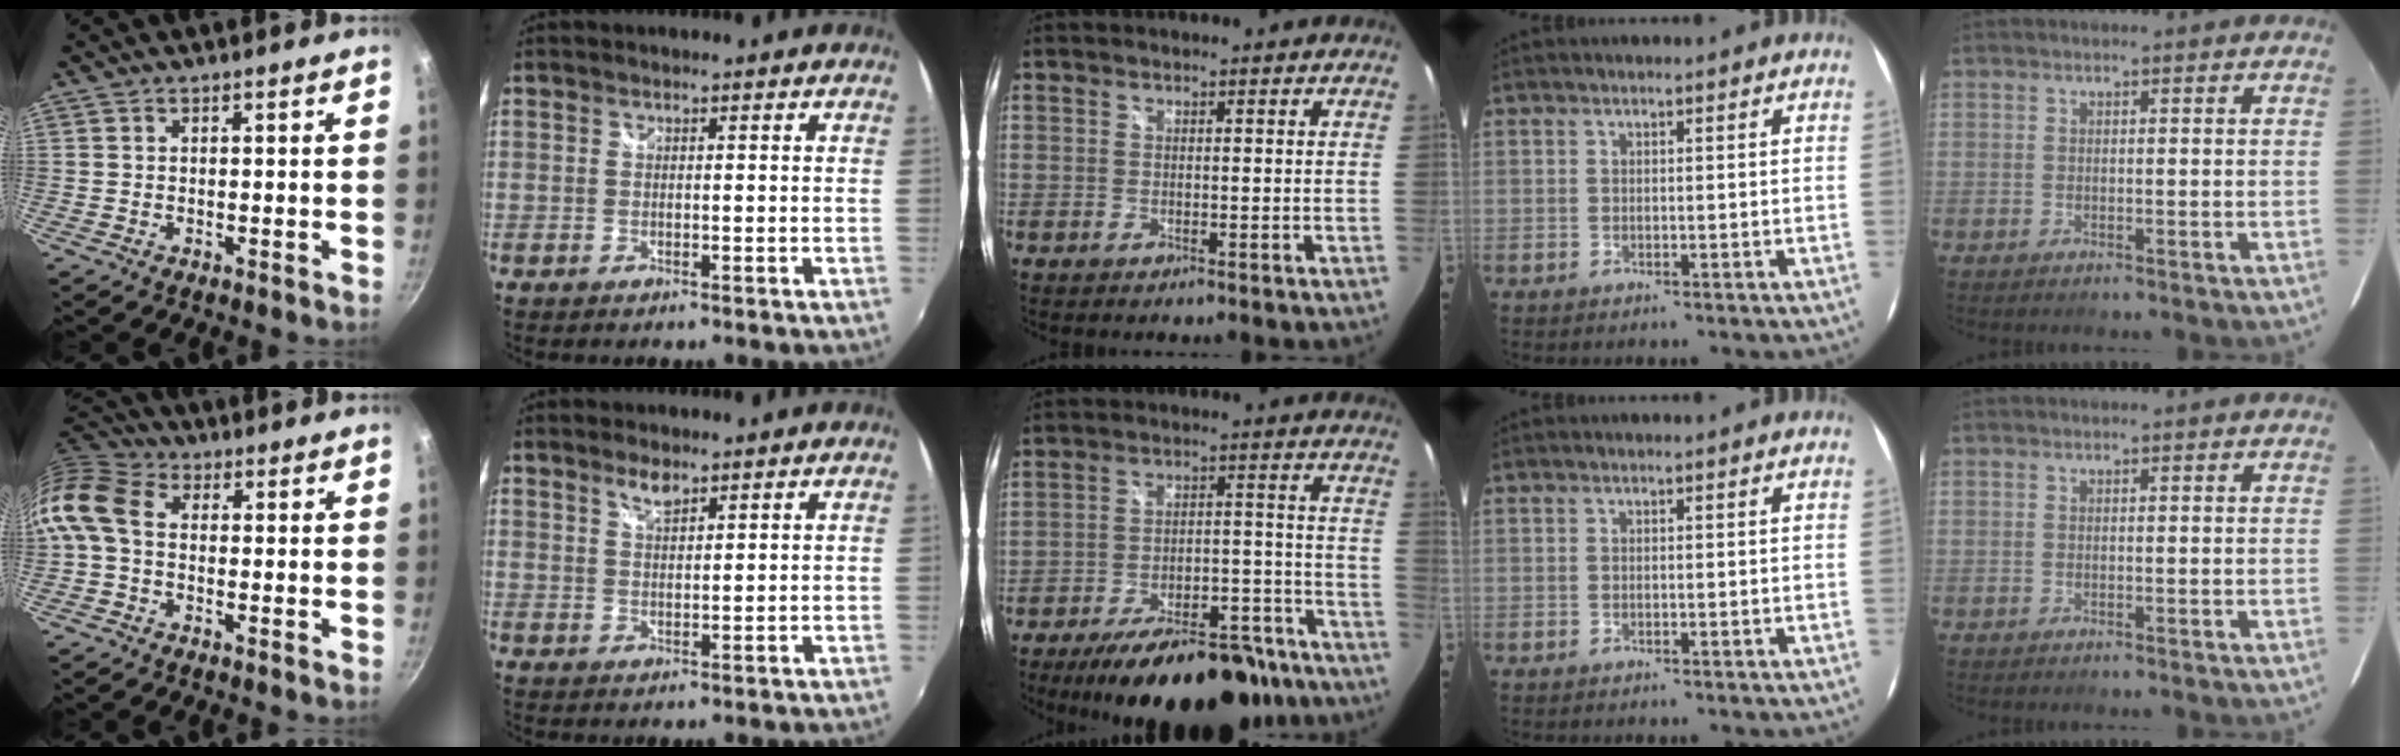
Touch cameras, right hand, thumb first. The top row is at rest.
{"thumb": {"total": 9.8, "force": [-0.5, 6.8, 7.1], "torque": [-0.147, 0.032, -0.029]}, "index": {"total": 2.8, "force": [2.2, 0.9, 1.6], "torque": [-0.027, 0.002, 0.039]}, "middle": {"total": 22.6, "force": [-18.0, 7.9, 11.2], "torque": [-0.176, 0.005, -0.234]}}